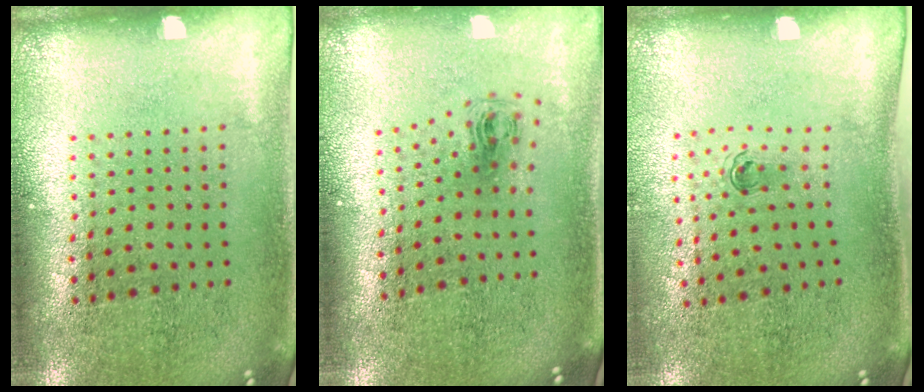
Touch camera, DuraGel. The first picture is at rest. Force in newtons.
{"total": 0.7, "press": 0.4, "slide": 0.6}
{"total": 0.7, "press": 0.4, "slide": 0.6}